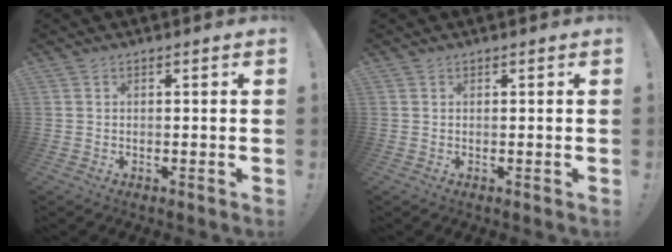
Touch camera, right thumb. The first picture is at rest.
{"total": 0.0}